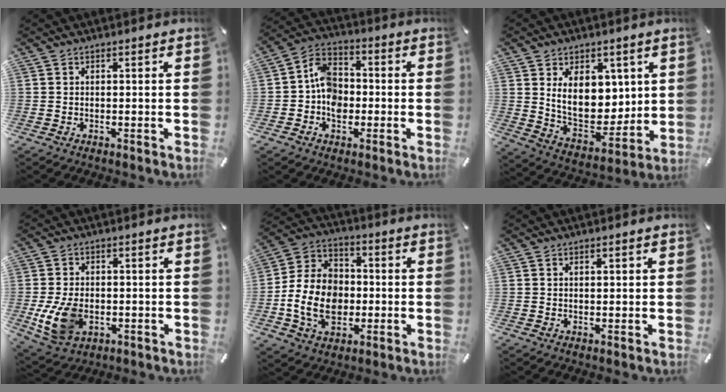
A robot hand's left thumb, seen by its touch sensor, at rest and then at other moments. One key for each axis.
{"total": 8.5, "fx": -1.5, "fy": 7.0, "fz": 4.6, "tx": -0.107, "ty": 0.024, "tz": -0.025}
{"total": 13.2, "fx": 4.5, "fy": 9.6, "fz": 7.9, "tx": -0.121, "ty": -0.035, "tz": 0.087}
{"total": 9.8, "fx": -1.9, "fy": 6.9, "fz": 6.7, "tx": -0.151, "ty": -0.003, "tz": -0.033}
{"total": 14.2, "fx": -2.9, "fy": 11.1, "fz": 8.4, "tx": -0.193, "ty": 0.016, "tz": -0.051}
{"total": 0.9, "fx": 0.4, "fy": 0.4, "fz": 0.8, "tx": -0.016, "ty": 0.002, "tz": 0.006}